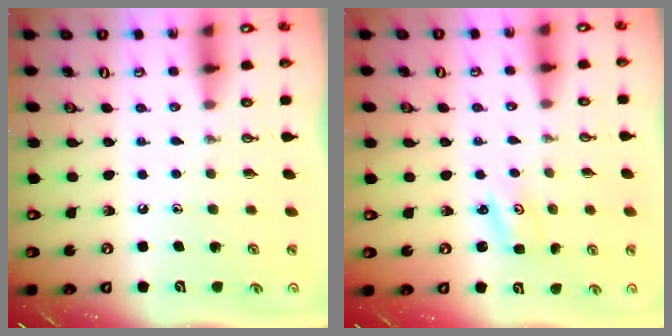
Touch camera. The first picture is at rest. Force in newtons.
{"total": 2.2, "press": 2.2, "slide": 0.3}